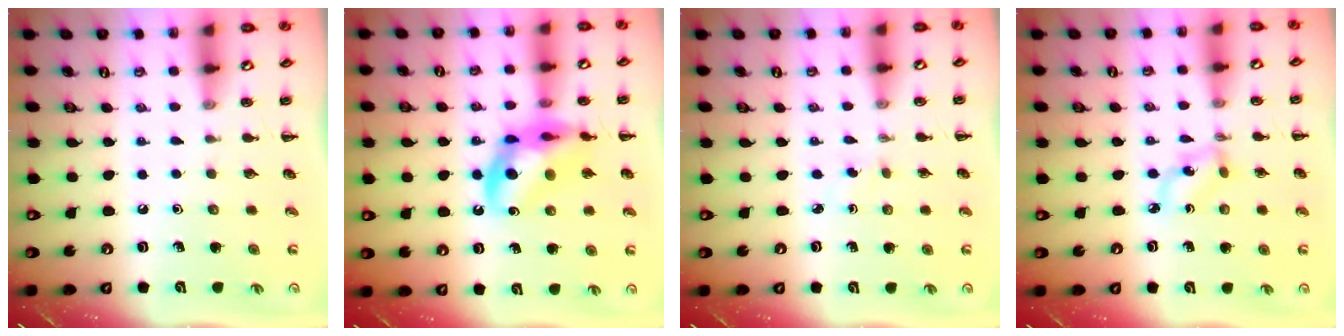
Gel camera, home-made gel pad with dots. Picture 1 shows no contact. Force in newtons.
{"total": 13.8, "press": 13.3, "slide": 3.6}
{"total": 0.9, "press": 0.7, "slide": 0.5}
{"total": 3.2, "press": 3.1, "slide": 0.7}